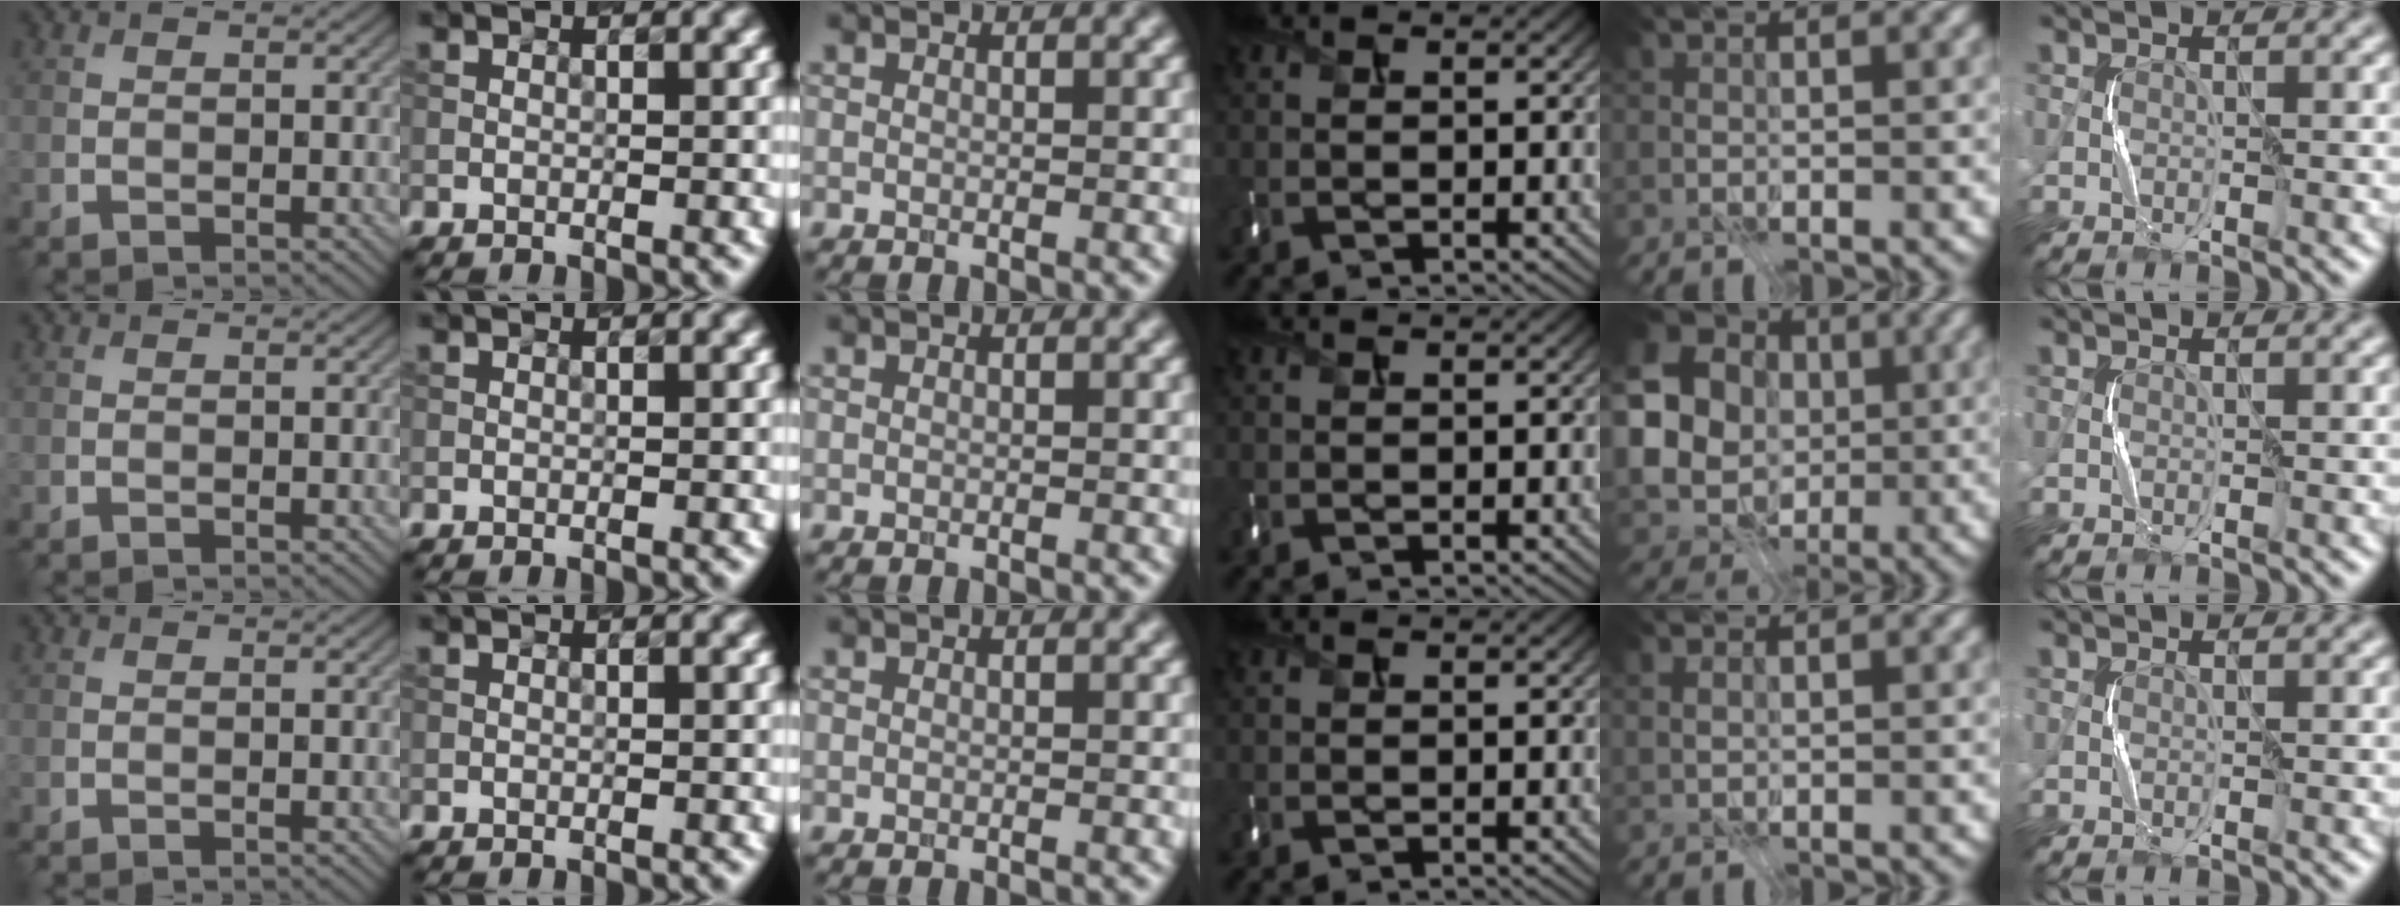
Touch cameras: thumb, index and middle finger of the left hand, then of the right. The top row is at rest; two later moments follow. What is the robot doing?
{"motion": "press", "object": "keyboard"}